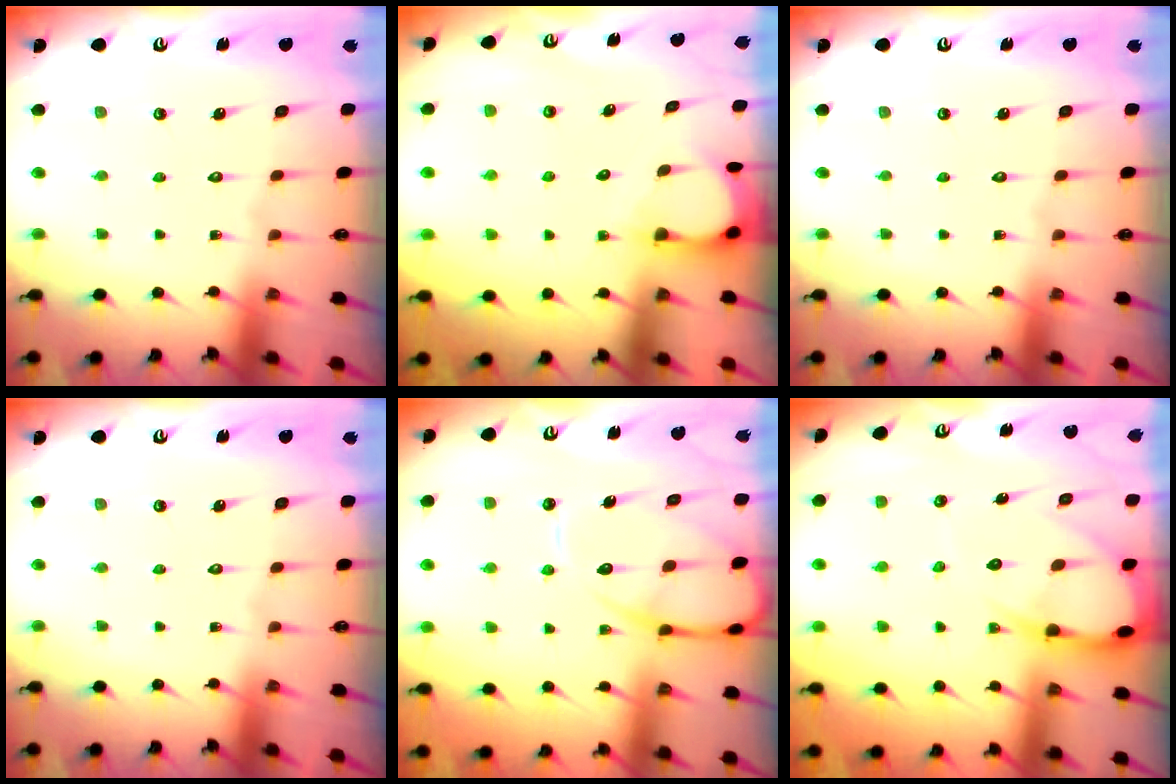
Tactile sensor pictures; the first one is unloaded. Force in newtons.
{"total": 3.2, "press": 3.2, "slide": 0.3}
{"total": 0.0}
{"total": 0.0}
{"total": 13.3, "press": 13.3, "slide": 1.4}
{"total": 9.1, "press": 9.1, "slide": 0.9}